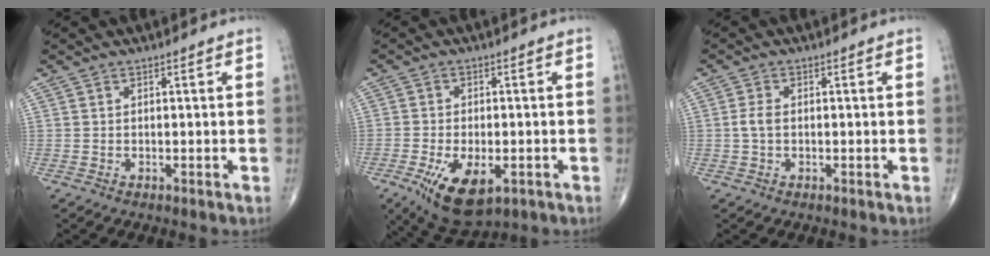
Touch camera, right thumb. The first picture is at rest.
{"total": 11.6, "force": [-4.6, 5.8, 8.8], "torque": [-0.152, -0.003, -0.065]}
{"total": 2.3, "force": [-0.2, 1.3, 1.8], "torque": [-0.042, 0.004, -0.007]}